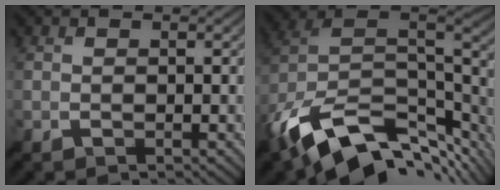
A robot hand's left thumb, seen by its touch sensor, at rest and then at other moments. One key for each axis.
{"total": 15.8, "fx": -7.5, "fy": 8.4, "fz": 11.1, "tx": -0.243, "ty": -0.024, "tz": -0.118}